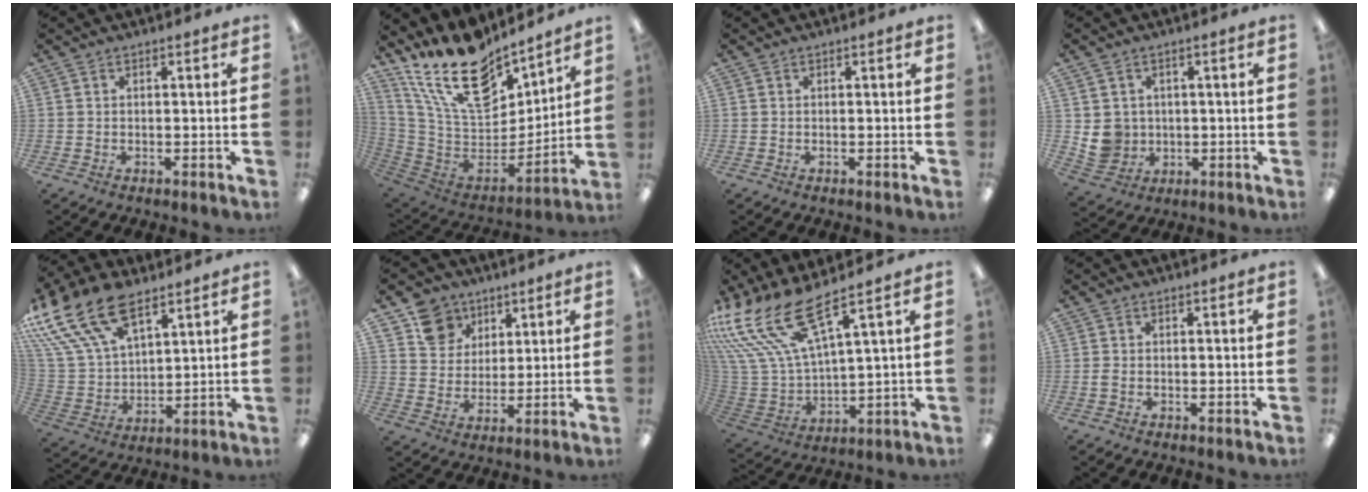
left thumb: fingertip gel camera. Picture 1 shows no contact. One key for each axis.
{"total": 22.2, "fx": 15.7, "fy": 10.4, "fz": 11.8, "tx": -0.224, "ty": -0.108, "tz": 0.282}
{"total": 0.0}
{"total": 6.4, "fx": 1.1, "fy": 6.0, "fz": 1.7, "tx": -0.046, "ty": 0.003, "tz": 0.026}
{"total": 22.1, "fx": 13.0, "fy": 12.3, "fz": 13.0, "tx": -0.300, "ty": -0.067, "tz": 0.234}
{"total": 10.3, "fx": 6.5, "fy": 7.7, "fz": 1.8, "tx": -0.035, "ty": -0.032, "tz": 0.125}
{"total": 18.6, "fx": 12.4, "fy": 6.1, "fz": 12.4, "tx": -0.291, "ty": -0.082, "tz": 0.218}
{"total": 1.3, "fx": -0.2, "fy": 0.6, "fz": 1.1, "tx": -0.021, "ty": 0.002, "tz": -0.004}